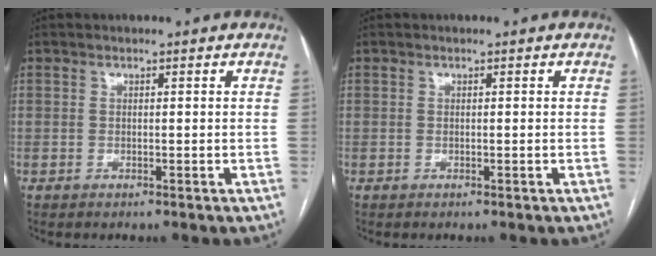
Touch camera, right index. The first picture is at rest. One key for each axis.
{"total": 0.0}